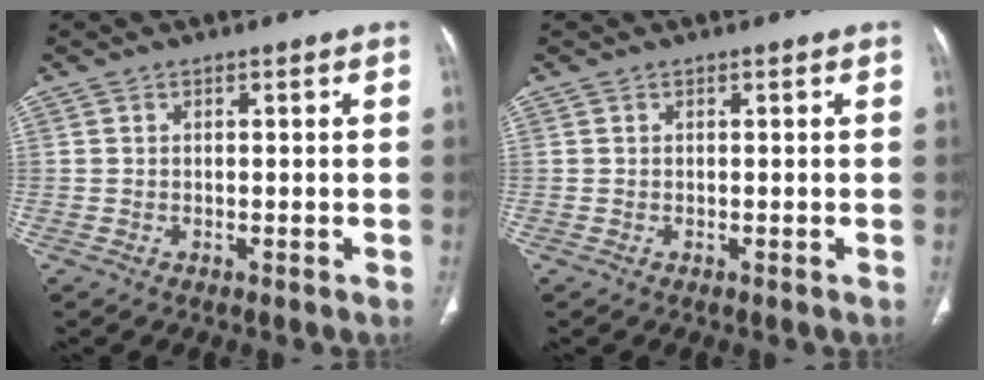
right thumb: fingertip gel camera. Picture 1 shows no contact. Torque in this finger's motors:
{"motor_torque": [-0.01, 0.01, 0.00, 0.00, 0.00]}